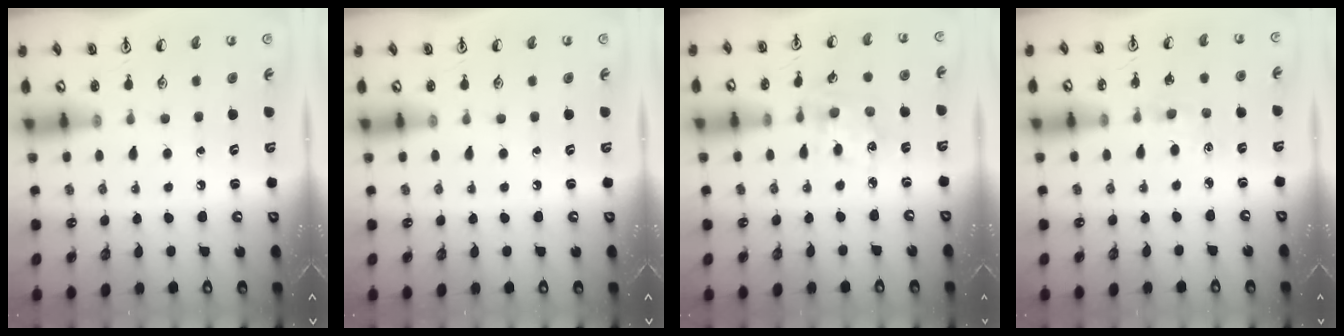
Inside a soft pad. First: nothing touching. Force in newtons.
{"total": 0.0}
{"total": 2.9, "press": 2.9, "slide": 0.7}
{"total": 1.1, "press": 1.1, "slide": 0.3}